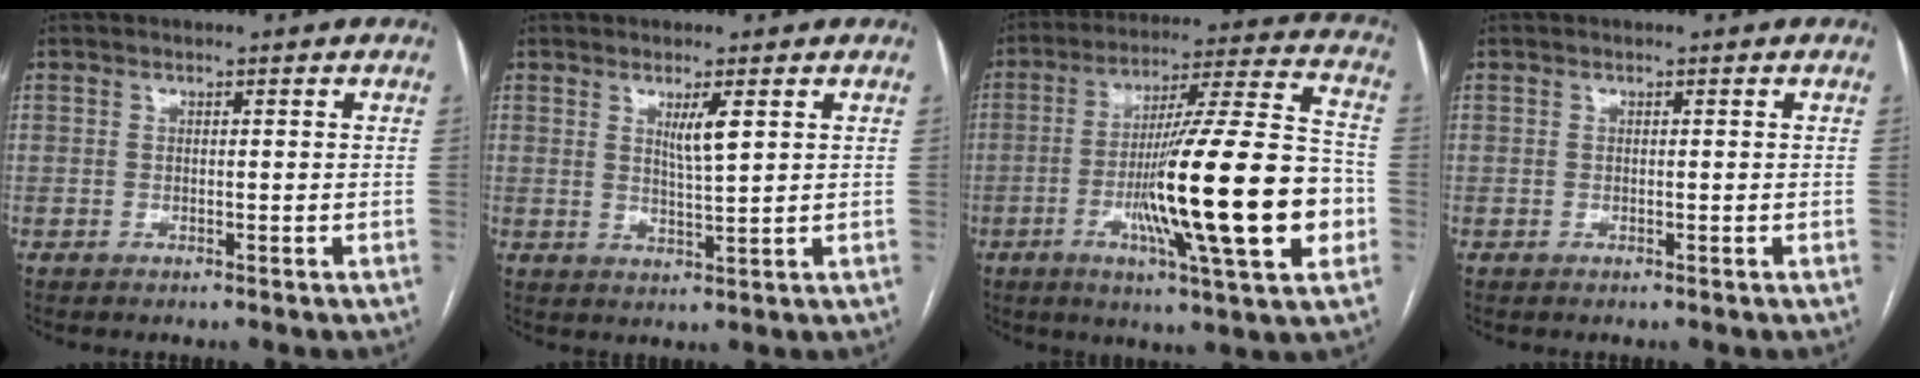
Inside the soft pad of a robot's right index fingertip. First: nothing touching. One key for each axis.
{"total": 3.7, "fx": 1.5, "fy": 0.0, "fz": 3.3, "tx": -0.061, "ty": -0.007, "tz": 0.030}
{"total": 23.3, "fx": -5.2, "fy": 1.1, "fz": 22.7, "tx": -0.351, "ty": -0.007, "tz": -0.085}
{"total": 0.0}